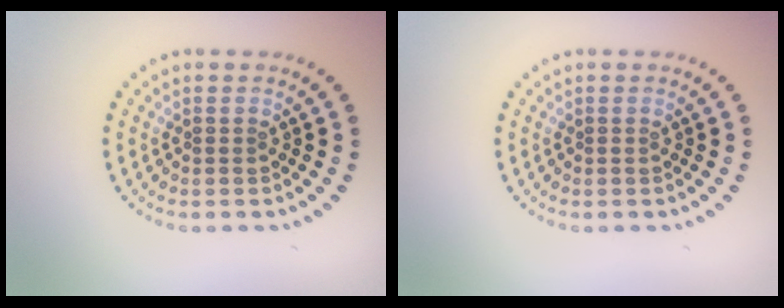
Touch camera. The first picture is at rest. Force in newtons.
{"total": 0.0}